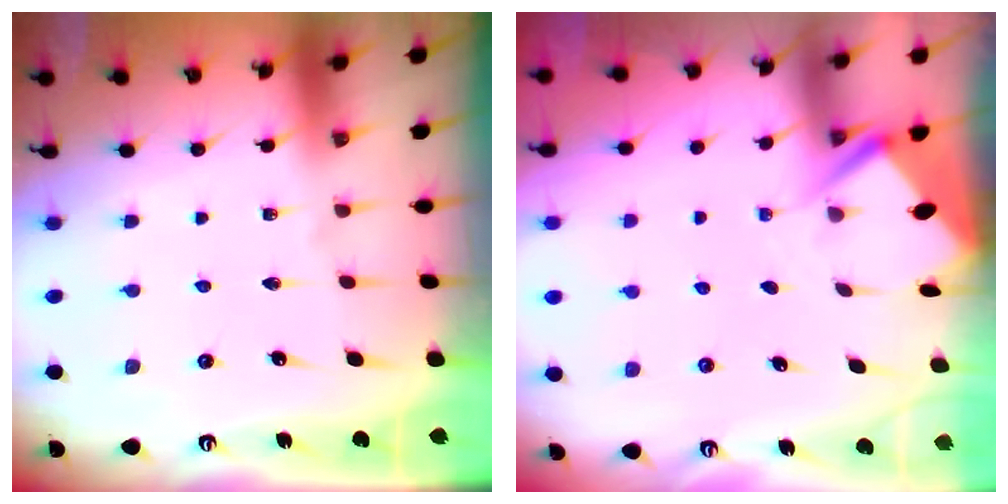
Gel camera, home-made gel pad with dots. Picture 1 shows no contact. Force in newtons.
{"total": 2.8, "press": 2.8, "slide": 0.4}